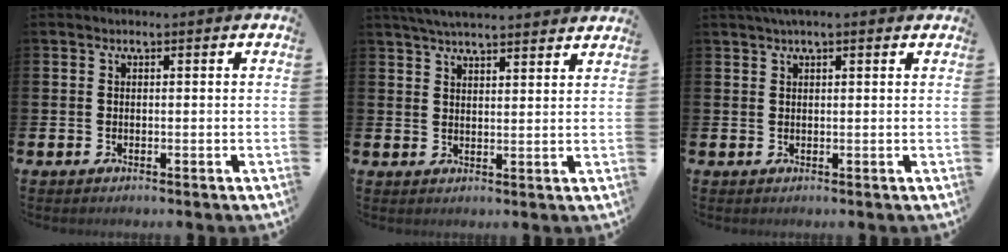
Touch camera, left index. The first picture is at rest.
{"total": 4.6, "force": [4.5, 0.2, 1.0], "torque": [-0.029, -0.017, 0.082]}
{"total": 1.9, "force": [1.7, 0.2, 0.9], "torque": [-0.014, 0.000, 0.028]}